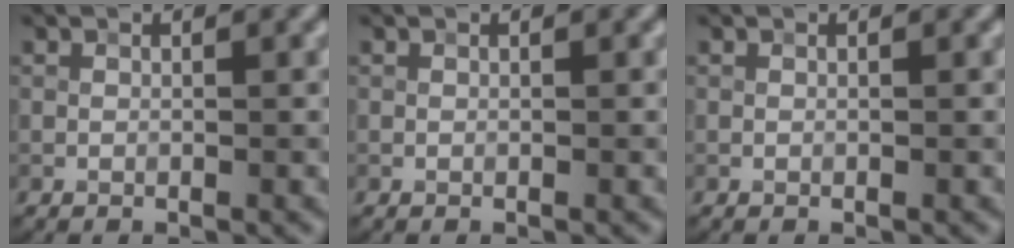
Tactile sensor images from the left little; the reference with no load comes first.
{"total": 0.0}
{"total": 0.0}